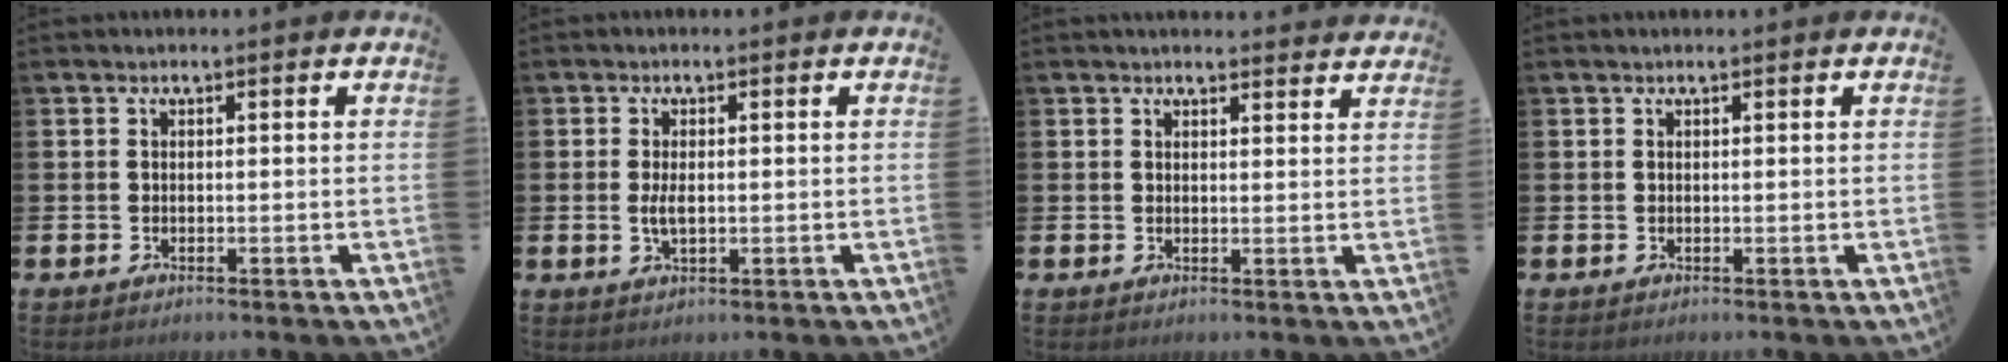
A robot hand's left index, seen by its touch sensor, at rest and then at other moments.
{"total": 2.4, "force": [0.0, 1.0, 2.2], "torque": [-0.038, 0.000, -0.002]}
{"total": 2.5, "force": [2.5, 0.3, 0.0], "torque": [0.004, -0.016, 0.043]}
{"total": 0.0}